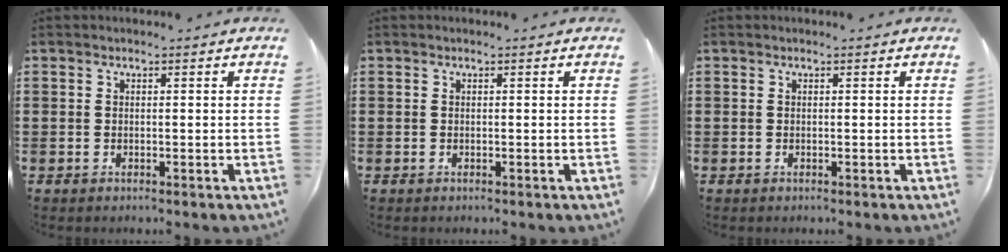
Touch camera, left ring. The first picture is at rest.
{"total": 0.0}
{"total": 0.0}